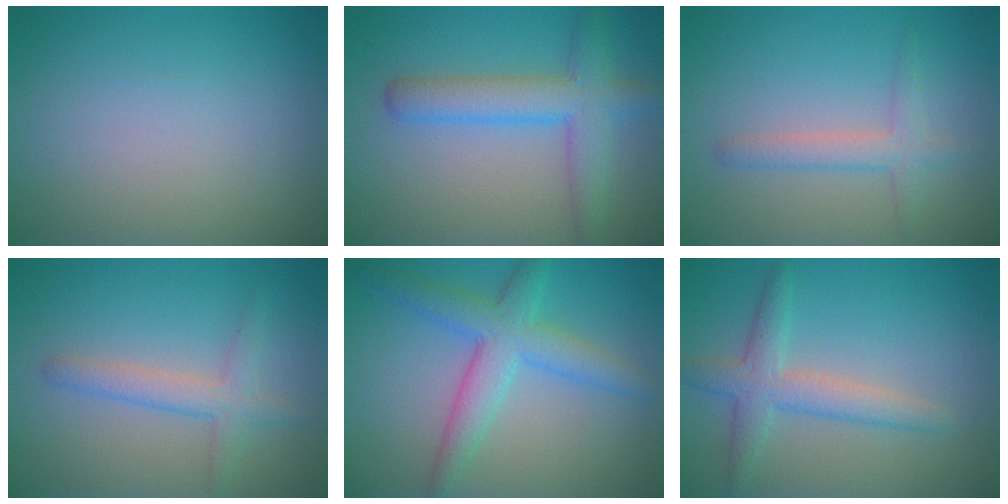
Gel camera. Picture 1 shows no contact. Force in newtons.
{"total": 4.9, "press": 4.9, "slide": 0.3}
{"total": 2.4, "press": 2.4, "slide": 0.0}
{"total": 2.7, "press": 2.7, "slide": 0.2}
{"total": 3.5, "press": 3.5, "slide": 0.3}
{"total": 2.8, "press": 2.8, "slide": 0.2}